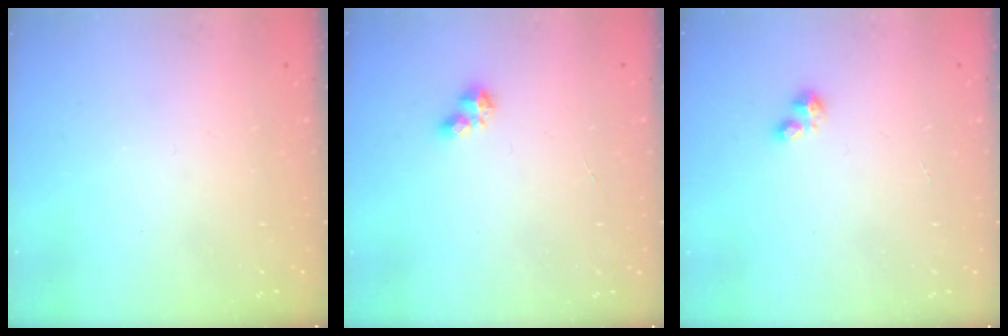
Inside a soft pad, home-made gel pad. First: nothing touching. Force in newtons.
{"total": 4.2, "press": 4.2, "slide": 0.5}
{"total": 2.0, "press": 2.0, "slide": 0.2}